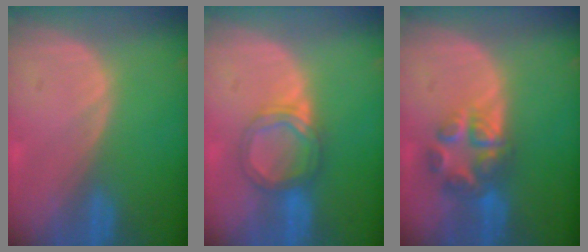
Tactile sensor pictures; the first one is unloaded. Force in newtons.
{"total": 5.3, "press": 5.0, "slide": 1.9}
{"total": 7.1, "press": 5.9, "slide": 3.8}